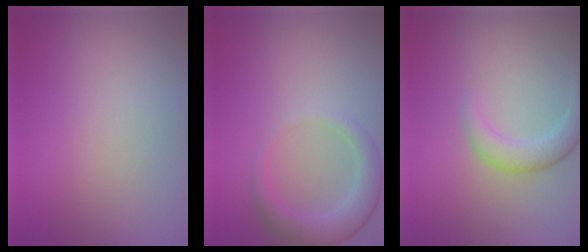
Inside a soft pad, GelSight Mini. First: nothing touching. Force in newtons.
{"total": 2.4, "press": 2.4, "slide": 0.4}
{"total": 2.7, "press": 2.7, "slide": 0.2}